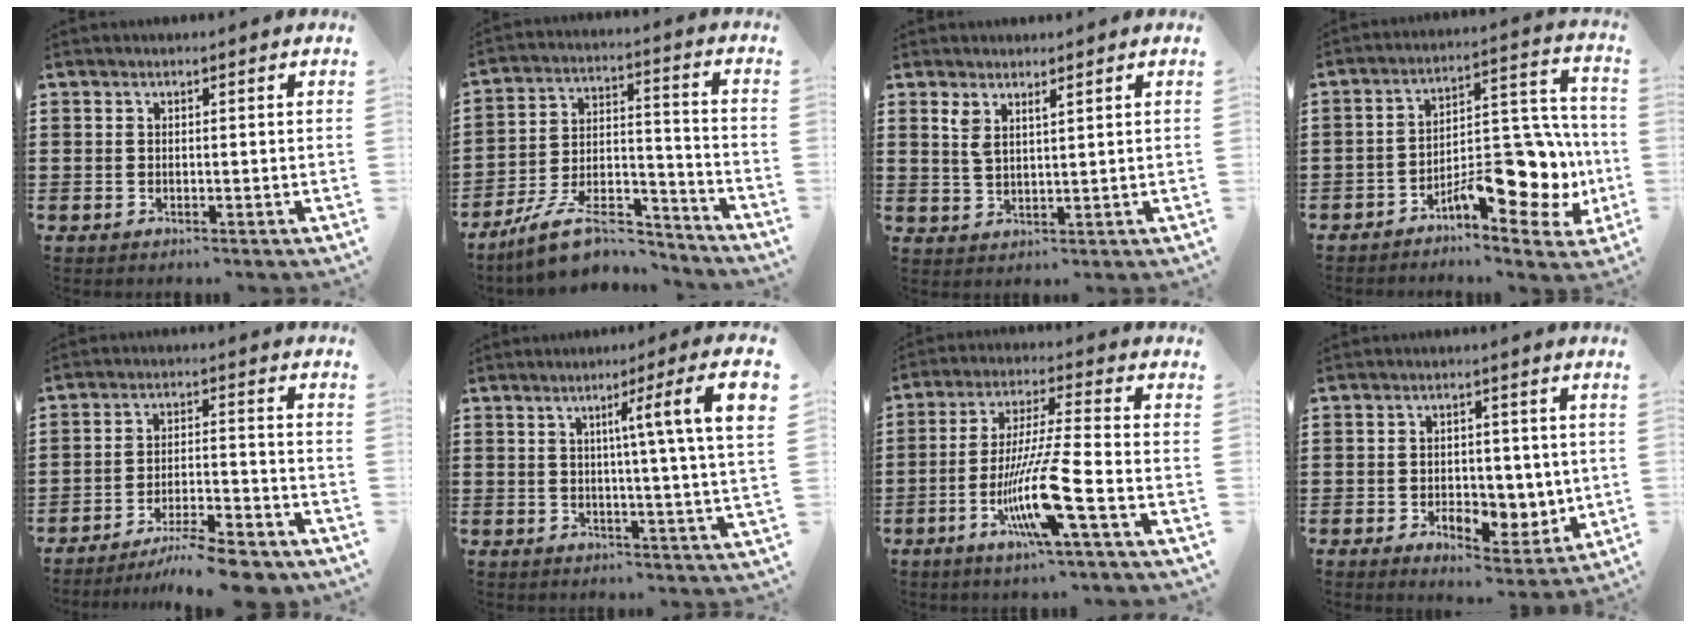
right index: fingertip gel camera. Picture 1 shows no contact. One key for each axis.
{"total": 11.8, "fx": -9.8, "fy": 3.8, "fz": 5.5, "tx": -0.100, "ty": 0.038, "tz": -0.186}
{"total": 2.4, "fx": 1.7, "fy": 0.8, "fz": 1.5, "tx": -0.033, "ty": 0.003, "tz": 0.031}
{"total": 12.9, "fx": -5.9, "fy": 5.7, "fz": 9.9, "tx": -0.128, "ty": 0.011, "tz": -0.102}
{"total": 7.3, "fx": -6.5, "fy": 0.5, "fz": 3.2, "tx": -0.053, "ty": 0.007, "tz": -0.125}
{"total": 8.9, "fx": 2.8, "fy": -1.1, "fz": 8.3, "tx": -0.146, "ty": -0.007, "tz": 0.036}
{"total": 12.1, "fx": -5.0, "fy": 0.6, "fz": 11.0, "tx": -0.228, "ty": -0.012, "tz": -0.100}
{"total": 5.1, "fx": -0.9, "fy": 3.7, "fz": 3.4, "tx": -0.063, "ty": 0.006, "tz": -0.017}